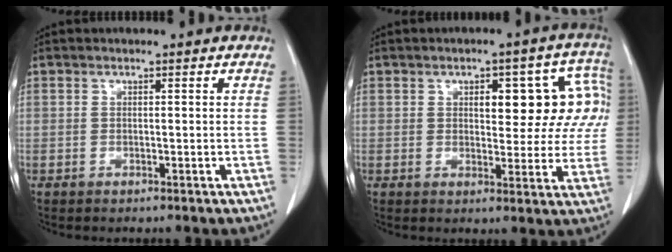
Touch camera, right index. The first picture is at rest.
{"total": 11.4, "force": [2.7, 5.1, 9.8], "torque": [-0.104, 0.034, 0.035]}